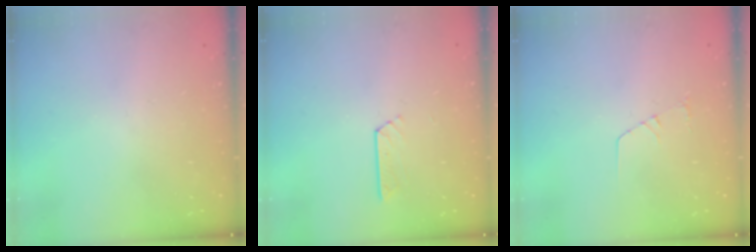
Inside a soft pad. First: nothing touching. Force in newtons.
{"total": 3.4, "press": 3.3, "slide": 0.4}
{"total": 3.4, "press": 3.4, "slide": 0.2}